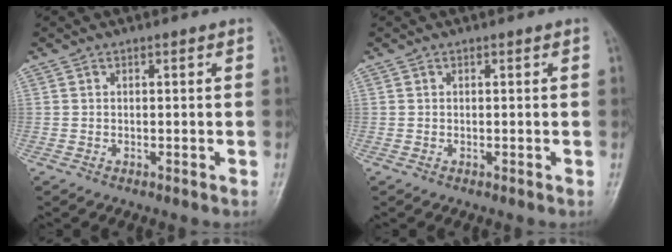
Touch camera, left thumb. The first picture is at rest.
{"total": 0.0}